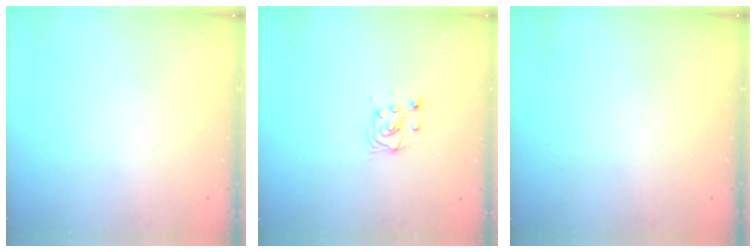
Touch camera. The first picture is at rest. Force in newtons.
{"total": 5.2, "press": 5.2, "slide": 0.5}
{"total": 0.0}